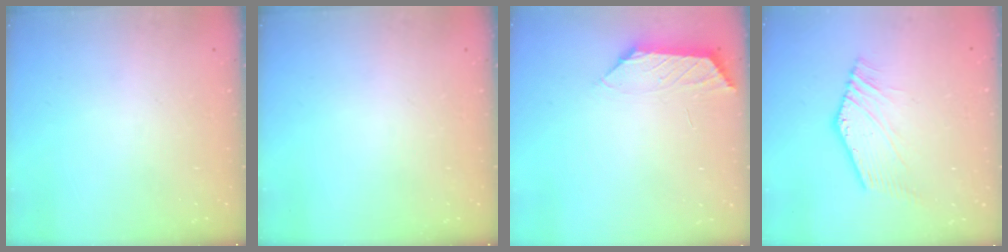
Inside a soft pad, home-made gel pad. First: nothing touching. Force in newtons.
{"total": 0.0}
{"total": 1.8, "press": 1.7, "slide": 0.5}
{"total": 2.7, "press": 2.5, "slide": 1.1}